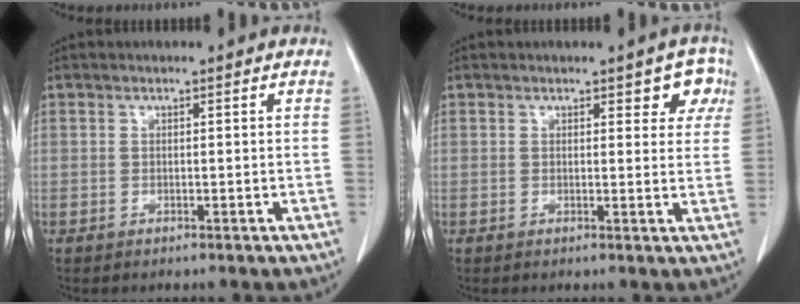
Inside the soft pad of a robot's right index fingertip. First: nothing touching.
{"total": 3.8, "force": [2.0, 1.9, 2.6], "torque": [-0.011, 0.006, 0.017]}